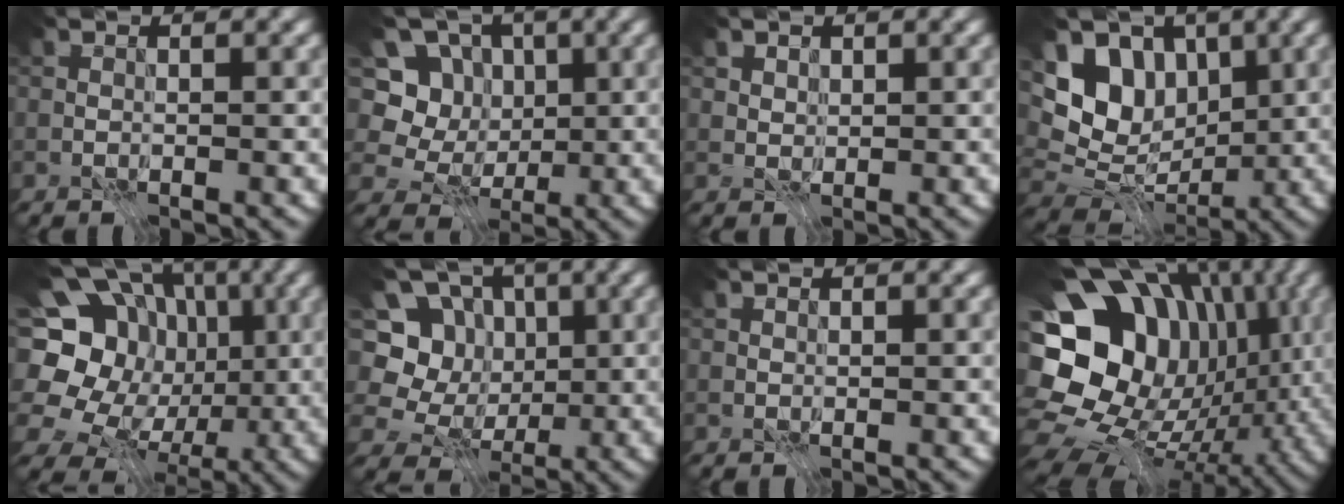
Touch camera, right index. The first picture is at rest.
{"total": 8.1, "force": [1.2, 7.4, 3.1], "torque": [-0.063, 0.026, -0.012]}
{"total": 1.9, "force": [1.3, 1.2, 0.6], "torque": [-0.012, -0.008, 0.033]}
{"total": 8.3, "force": [1.8, 6.3, 5.1], "torque": [-0.080, 0.001, 0.029]}
{"total": 19.4, "force": [2.1, 17.0, 9.0], "torque": [-0.206, 0.039, 0.025]}
{"total": 9.4, "force": [1.1, 8.5, 3.8], "torque": [-0.087, 0.039, -0.019]}
{"total": 0.0}
{"total": 20.1, "force": [2.4, 16.4, 11.5], "torque": [-0.205, -0.002, 0.054]}